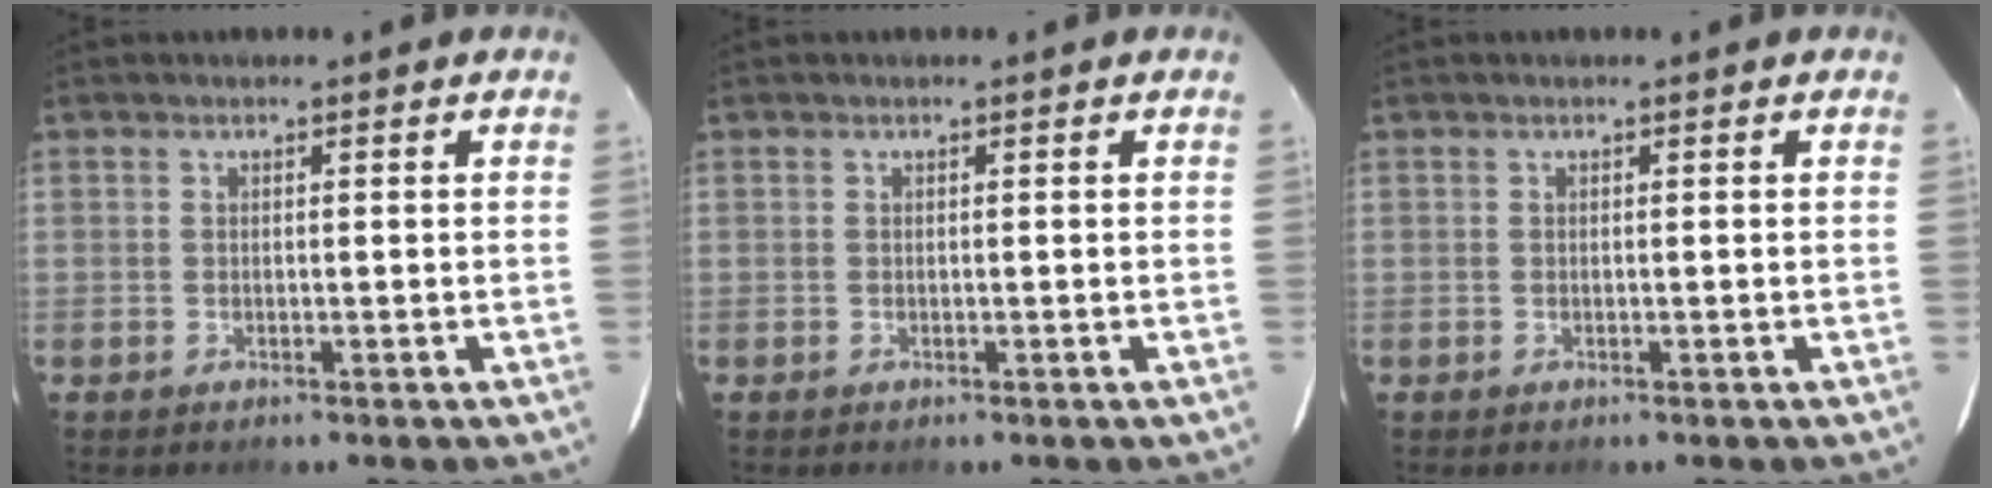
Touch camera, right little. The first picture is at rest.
{"total": 0.0}
{"total": 0.0}